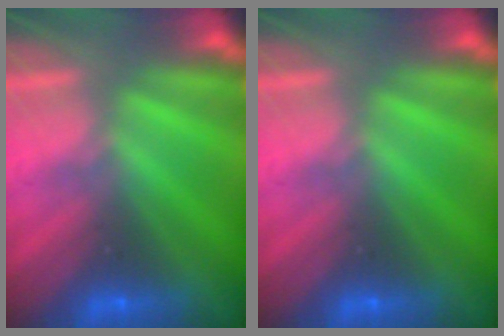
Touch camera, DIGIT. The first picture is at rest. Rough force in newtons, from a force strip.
{"total": 0.0}